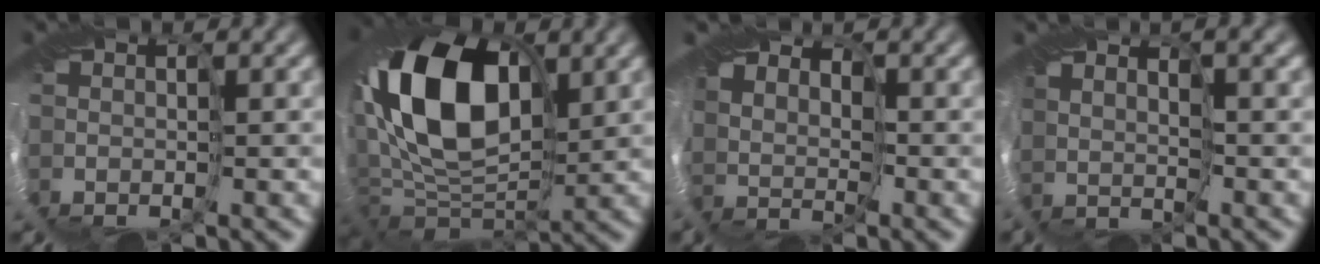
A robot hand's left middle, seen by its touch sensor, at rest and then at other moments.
{"total": 13.7, "force": [2.4, 8.4, 10.6], "torque": [-0.217, 0.014, 0.028]}
{"total": 3.4, "force": [2.9, 1.7, 0.4], "torque": [-0.013, -0.001, 0.044]}
{"total": 2.2, "force": [2.1, 0.4, 0.5], "torque": [-0.012, 0.008, 0.044]}